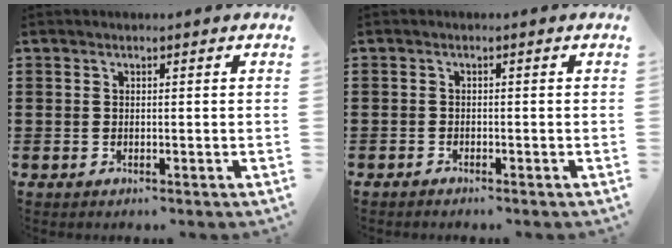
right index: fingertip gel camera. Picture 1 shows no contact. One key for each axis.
{"total": 0.8, "fx": -0.8, "fy": 0.1, "fz": 0.0, "tx": -0.002, "ty": 0.001, "tz": -0.017}